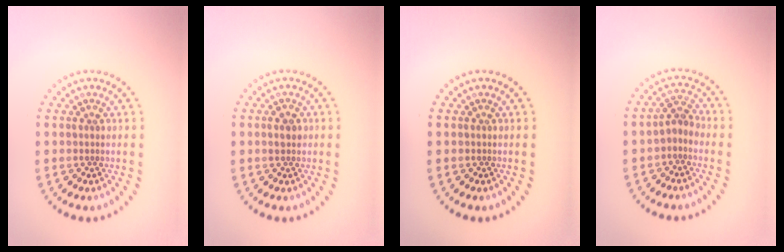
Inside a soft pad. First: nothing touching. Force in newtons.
{"total": 1.9, "press": 1.9, "slide": 0.1}
{"total": 0.0}
{"total": 1.7, "press": 1.3, "slide": 1.1}